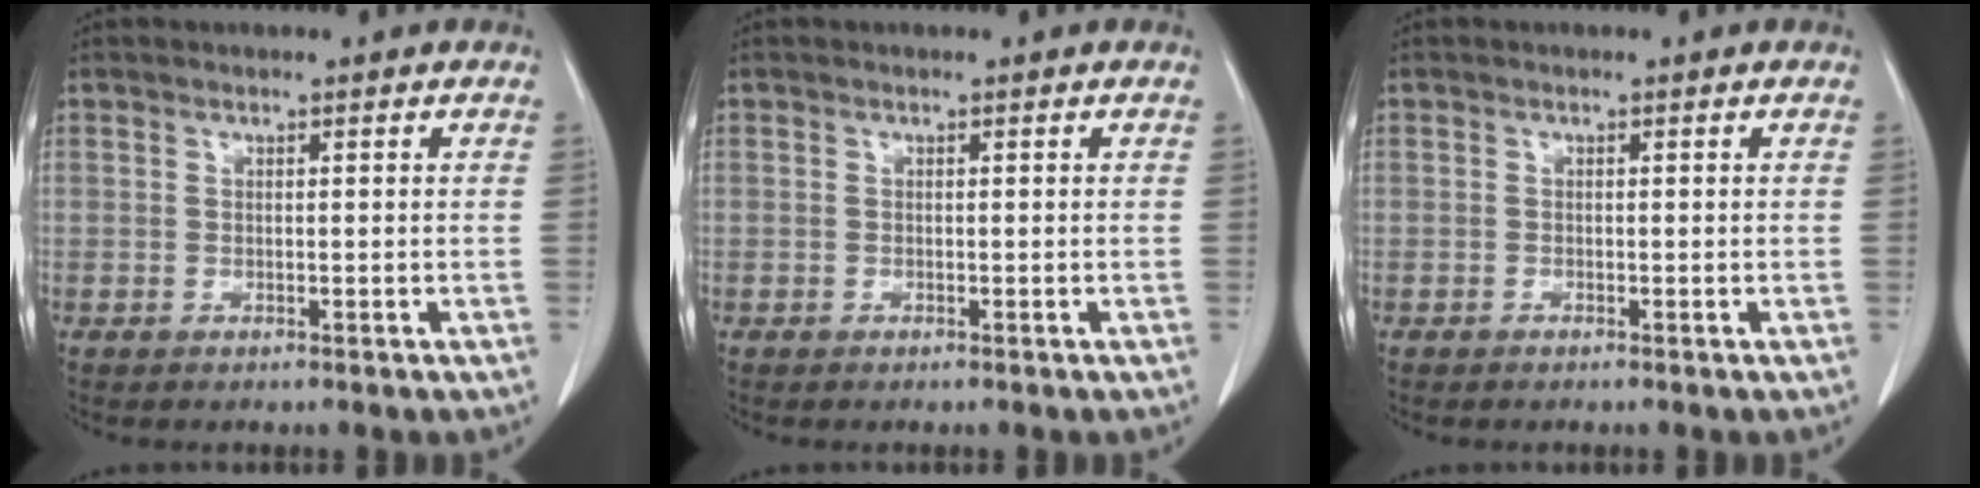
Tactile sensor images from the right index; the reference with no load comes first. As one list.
[{"total": 0.0}, {"total": 0.0}]